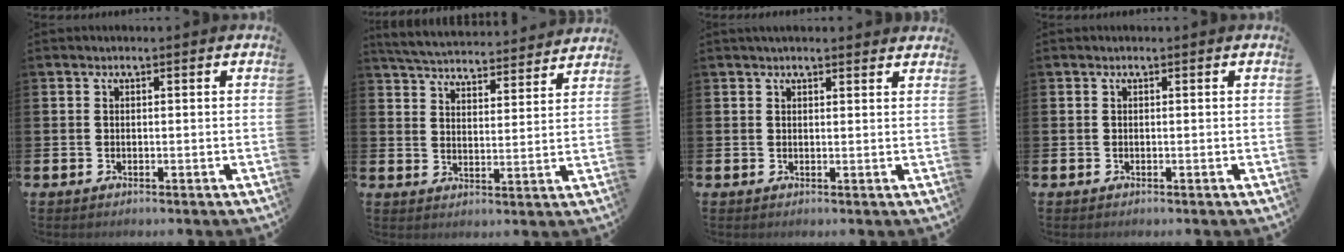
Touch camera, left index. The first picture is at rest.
{"total": 5.3, "force": [5.3, 0.6, 0.4], "torque": [-0.023, -0.046, 0.089]}
{"total": 1.7, "force": [1.7, 0.3, 0.3], "torque": [0.004, -0.004, 0.028]}
{"total": 0.0}